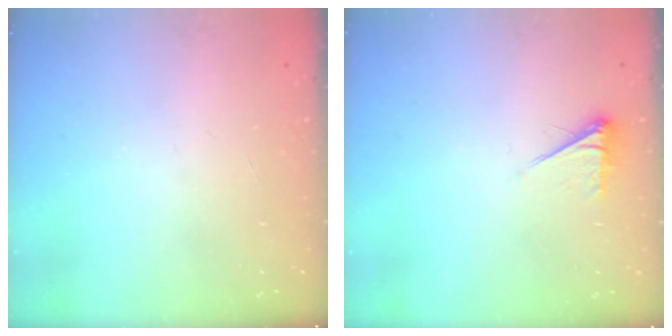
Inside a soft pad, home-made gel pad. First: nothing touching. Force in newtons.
{"total": 3.8, "press": 3.7, "slide": 0.7}